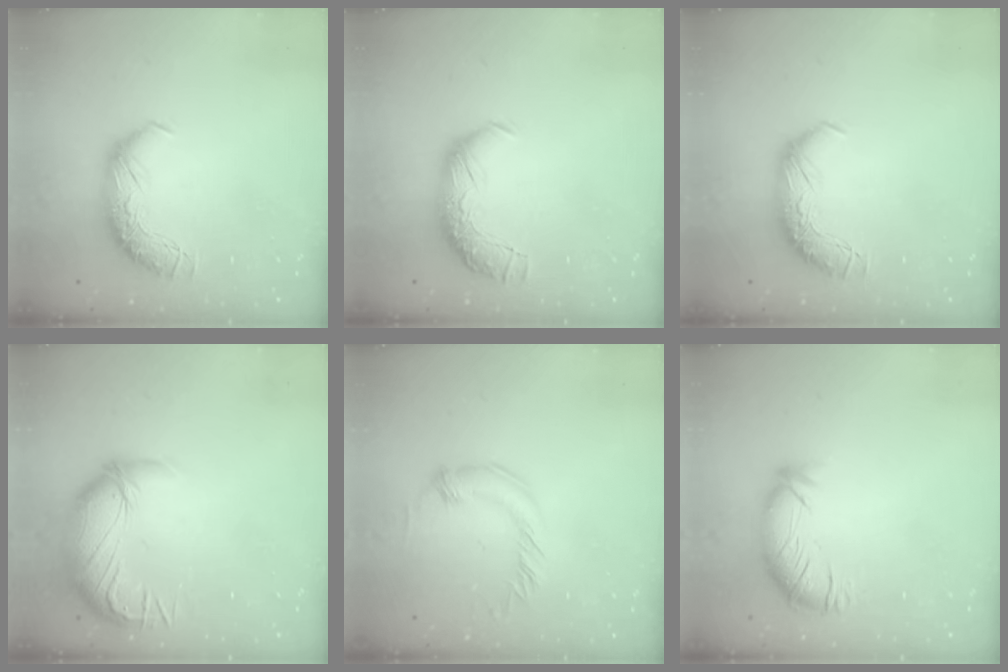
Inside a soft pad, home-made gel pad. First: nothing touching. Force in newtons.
{"total": 1.5, "press": 0.9, "slide": 1.2}
{"total": 0.0}
{"total": 2.8, "press": 0.5, "slide": 2.8}
{"total": 2.0, "press": 2.0, "slide": 0.4}
{"total": 2.8, "press": 2.0, "slide": 2.0}